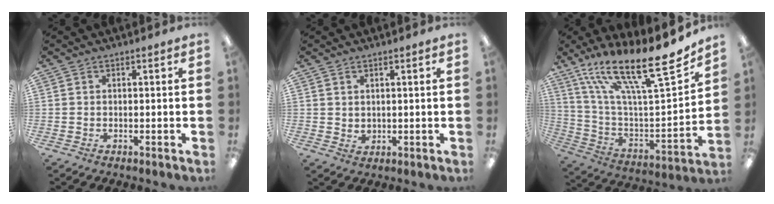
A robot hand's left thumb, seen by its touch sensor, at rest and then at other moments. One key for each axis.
{"total": 1.8, "fx": 1.4, "fy": 1.1, "fz": 0.4, "tx": -0.009, "ty": -0.002, "tz": 0.026}
{"total": 24.3, "fx": 17.8, "fy": 4.5, "fz": 15.9, "tx": -0.276, "ty": -0.120, "tz": 0.293}